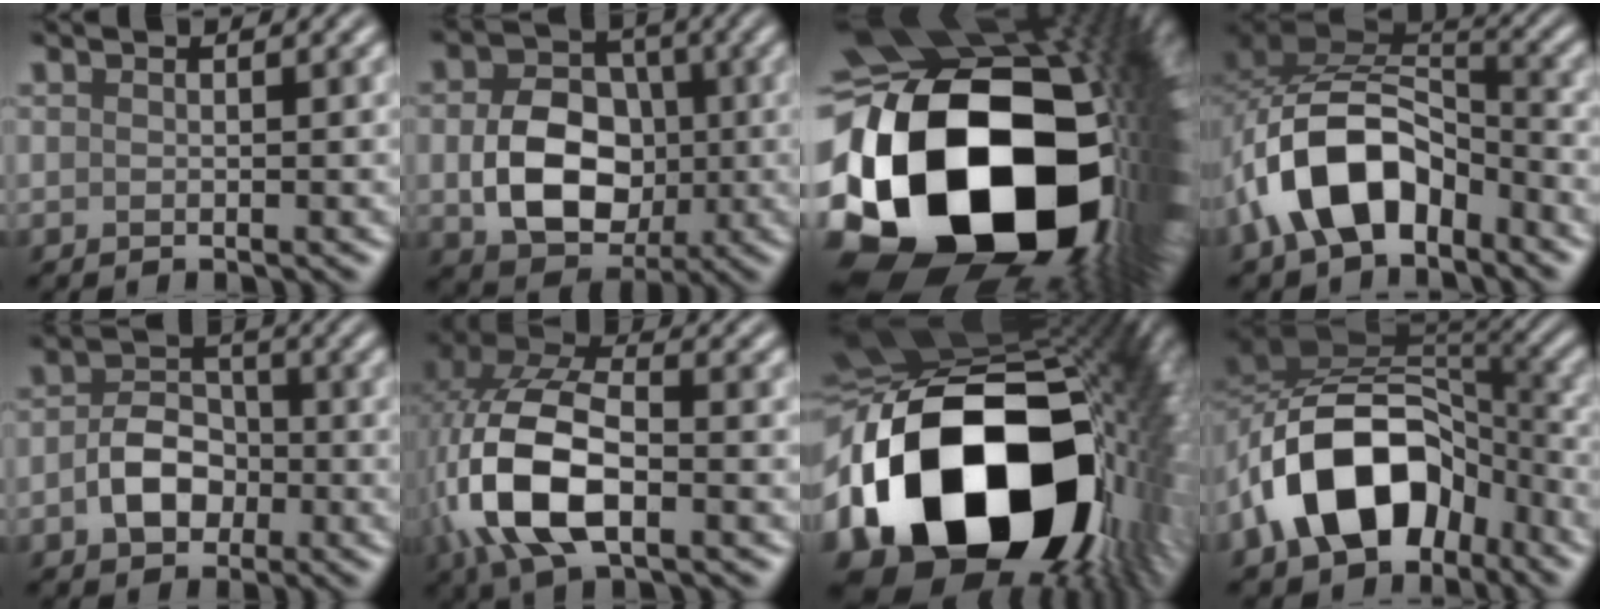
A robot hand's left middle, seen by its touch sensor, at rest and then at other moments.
{"total": 8.1, "force": [-0.8, 6.1, 5.2], "torque": [-0.094, -0.001, -0.009]}
{"total": 23.1, "force": [-4.8, 16.2, 15.8], "torque": [-0.308, -0.084, -0.054]}
{"total": 9.0, "force": [-4.3, 5.2, 6.0], "torque": [-0.104, 0.016, -0.083]}
{"total": 4.4, "force": [-1.1, 3.2, 2.8], "torque": [-0.047, 0.003, -0.021]}
{"total": 10.8, "force": [-2.4, 5.6, 8.8], "torque": [-0.201, 0.004, -0.052]}
{"total": 21.0, "force": [-3.8, 13.9, 15.3], "torque": [-0.305, -0.054, -0.031]}
{"total": 12.3, "force": [-4.9, 8.0, 8.1], "torque": [-0.139, 0.019, -0.093]}